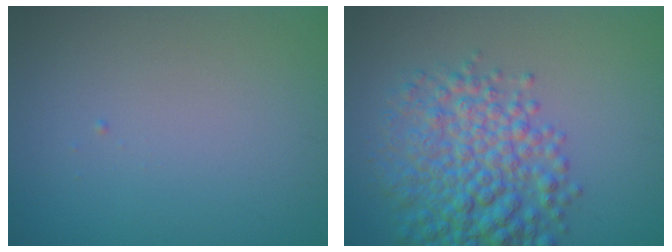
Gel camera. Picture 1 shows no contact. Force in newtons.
{"total": 7.5, "press": 7.5, "slide": 0.2}